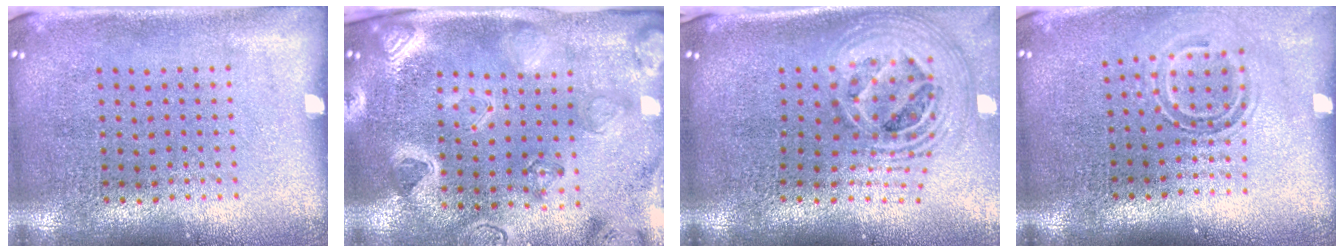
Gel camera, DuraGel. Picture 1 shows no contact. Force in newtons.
{"total": 3.0, "press": 3.0, "slide": 0.5}
{"total": 2.6, "press": 1.9, "slide": 1.8}
{"total": 1.6, "press": 1.0, "slide": 1.2}